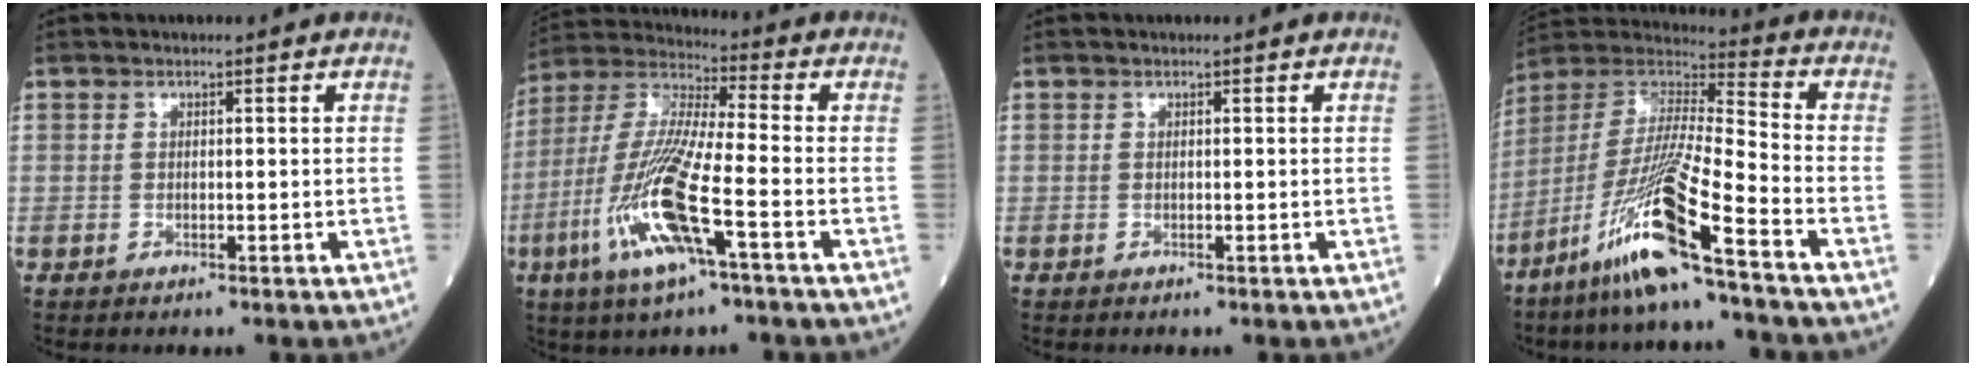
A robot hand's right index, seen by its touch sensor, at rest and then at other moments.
{"total": 15.5, "force": [-5.7, 1.5, 14.4], "torque": [-0.308, -0.013, -0.113]}
{"total": 0.0}
{"total": 16.3, "force": [-9.3, -0.4, 13.3], "torque": [-0.287, -0.029, -0.184]}